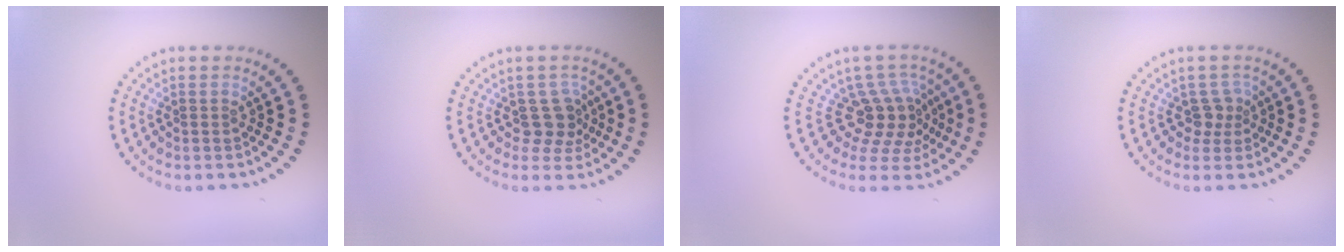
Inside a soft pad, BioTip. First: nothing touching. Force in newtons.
{"total": 2.5, "press": 2.0, "slide": 1.6}
{"total": 4.2, "press": 2.8, "slide": 3.1}
{"total": 1.8, "press": 1.3, "slide": 1.3}